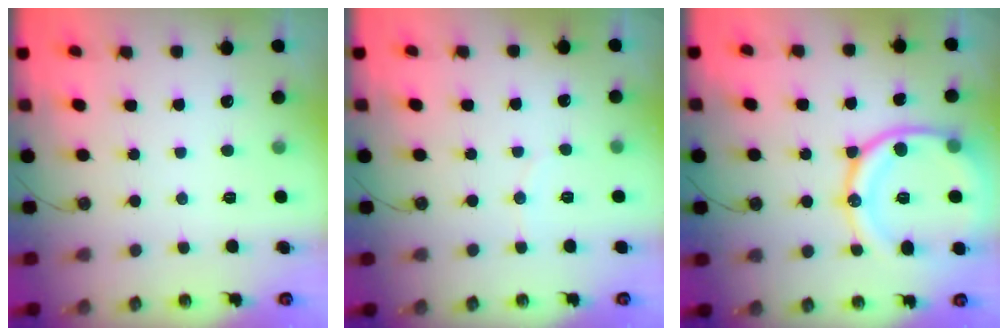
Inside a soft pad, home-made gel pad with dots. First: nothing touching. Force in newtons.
{"total": 2.3, "press": 2.3, "slide": 0.2}
{"total": 20.0, "press": 19.9, "slide": 2.0}